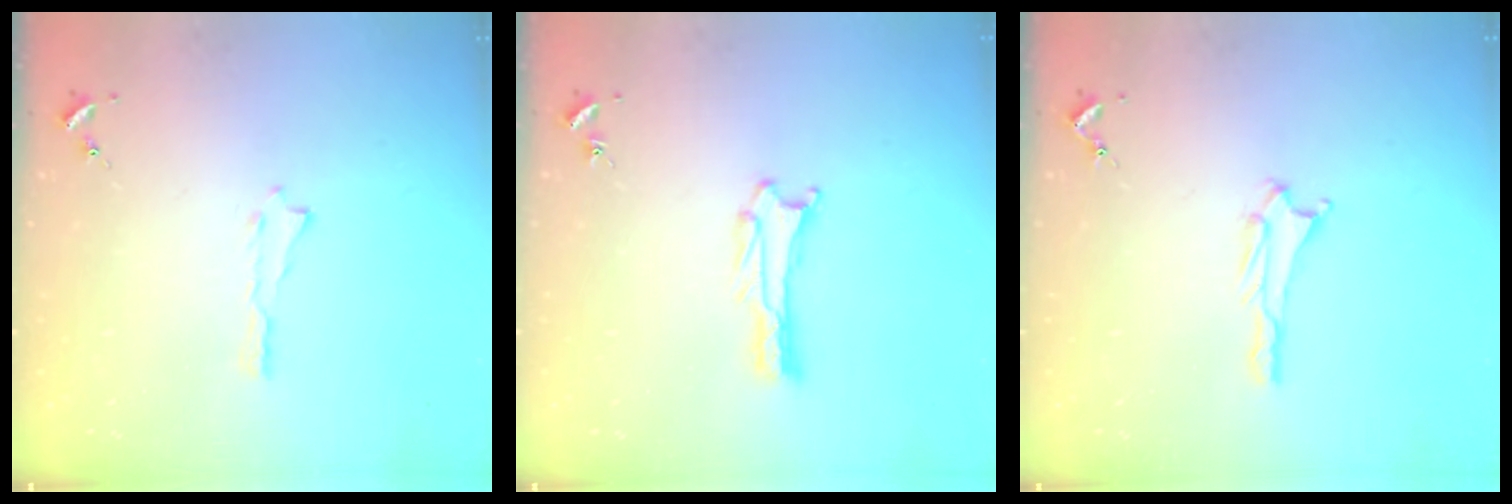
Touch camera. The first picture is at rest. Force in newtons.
{"total": 1.0, "press": 1.0, "slide": 0.1}
{"total": 0.8, "press": 0.8, "slide": 0.1}